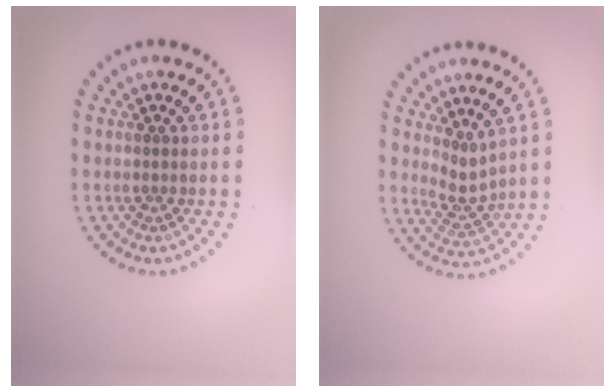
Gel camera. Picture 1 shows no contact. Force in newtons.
{"total": 2.2, "press": 1.6, "slide": 1.5}